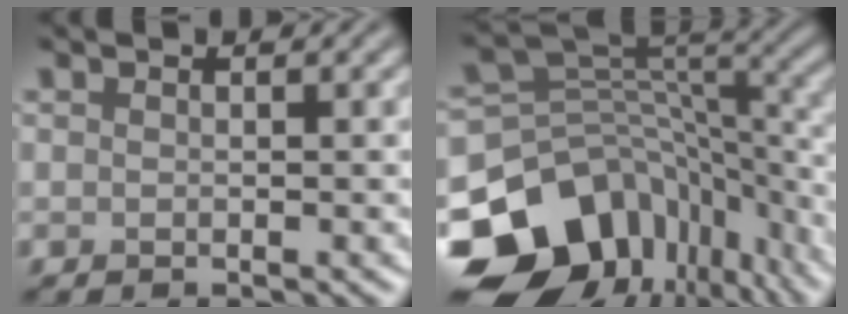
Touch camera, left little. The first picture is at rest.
{"total": 14.8, "force": [-8.6, 10.1, 6.7], "torque": [-0.161, 0.009, -0.131]}